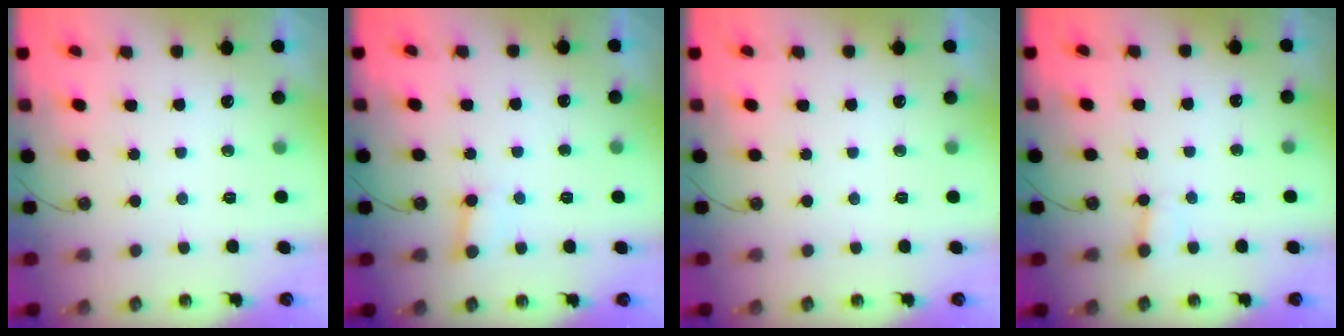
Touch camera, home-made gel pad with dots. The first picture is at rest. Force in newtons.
{"total": 4.8, "press": 4.7, "slide": 0.4}
{"total": 0.0}
{"total": 1.7, "press": 1.7, "slide": 0.0}